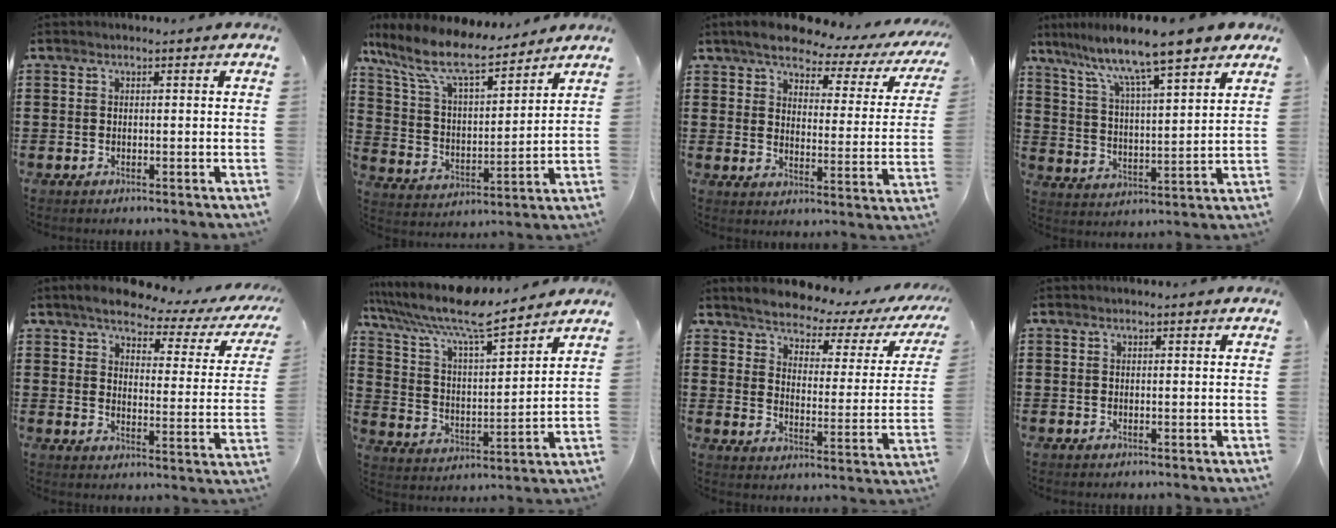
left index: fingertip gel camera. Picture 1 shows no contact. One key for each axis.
{"total": 10.3, "fx": 8.4, "fy": 2.3, "fz": 5.5, "tx": -0.141, "ty": -0.038, "tz": 0.145}
{"total": 5.6, "fx": 4.8, "fy": 1.8, "fz": 2.2, "tx": -0.062, "ty": -0.025, "tz": 0.079}
{"total": 9.4, "fx": 8.0, "fy": 0.4, "fz": 5.0, "tx": -0.130, "ty": -0.047, "tz": 0.131}
{"total": 4.6, "fx": 3.8, "fy": 1.2, "fz": 2.2, "tx": -0.058, "ty": -0.022, "tz": 0.058}
{"total": 8.7, "fx": 7.6, "fy": 0.9, "fz": 4.1, "tx": -0.113, "ty": -0.047, "tz": 0.127}
{"total": 3.5, "fx": 3.4, "fy": 0.5, "fz": 0.7, "tx": -0.042, "ty": -0.033, "tz": 0.050}
{"total": 0.0}